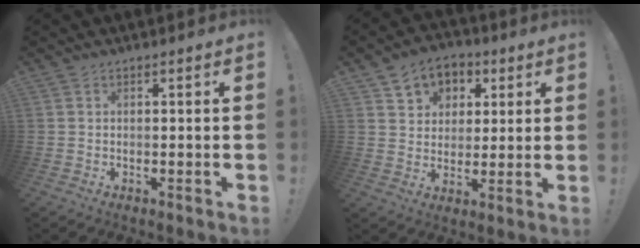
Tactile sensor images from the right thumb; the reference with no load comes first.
{"total": 8.5, "force": [3.7, 7.2, 2.4], "torque": [-0.025, -0.022, 0.073]}